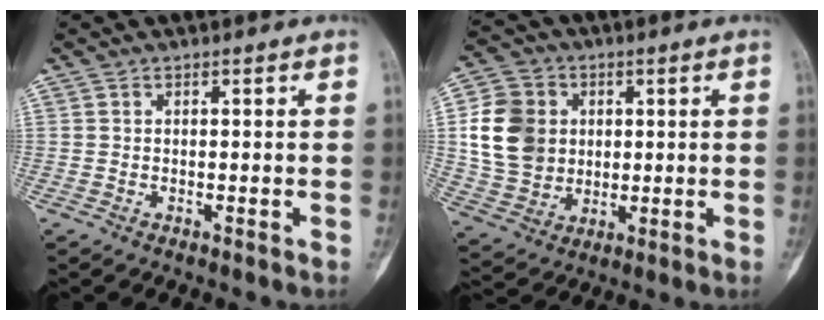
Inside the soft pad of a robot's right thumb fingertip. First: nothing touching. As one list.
[{"total": 13.2, "force": [1.9, 11.1, 6.9], "torque": [-0.108, 0.003, 0.041]}]